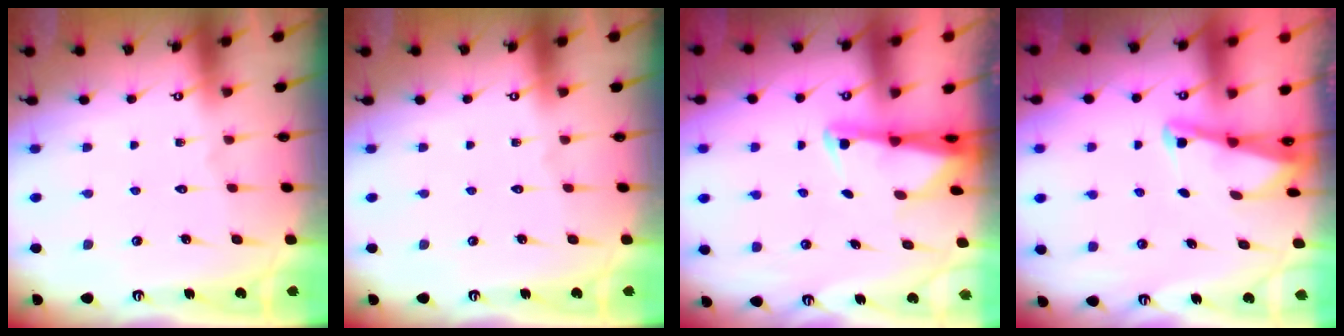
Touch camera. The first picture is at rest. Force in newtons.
{"total": 0.0}
{"total": 2.6, "press": 2.6, "slide": 0.5}
{"total": 2.2, "press": 2.2, "slide": 0.3}